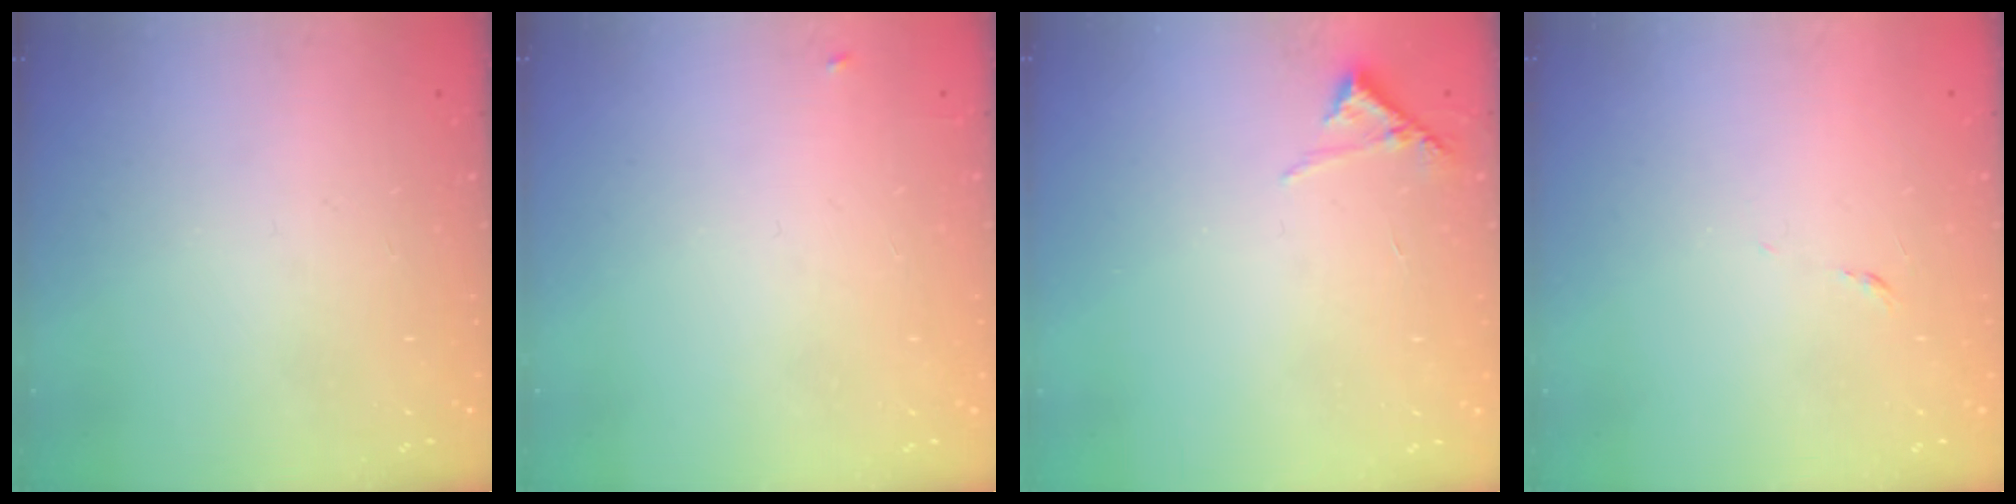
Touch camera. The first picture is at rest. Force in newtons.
{"total": 3.9, "press": 3.9, "slide": 0.5}
{"total": 6.4, "press": 6.4, "slide": 0.2}
{"total": 3.9, "press": 3.8, "slide": 0.9}